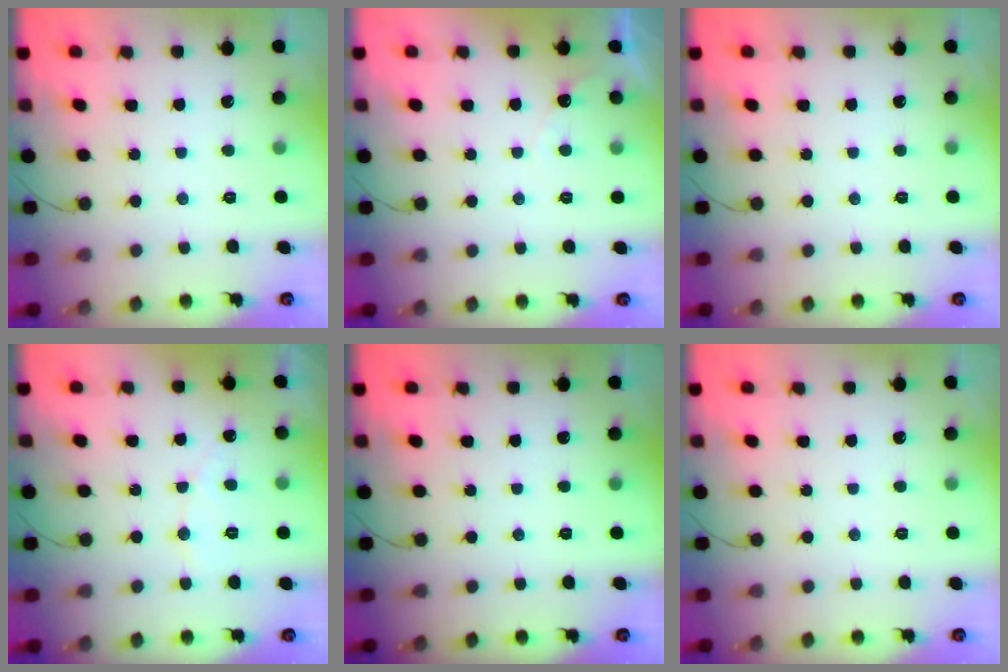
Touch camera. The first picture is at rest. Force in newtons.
{"total": 2.6, "press": 2.6, "slide": 0.1}
{"total": 0.0}
{"total": 3.7, "press": 3.7, "slide": 0.3}
{"total": 0.0}
{"total": 0.0}